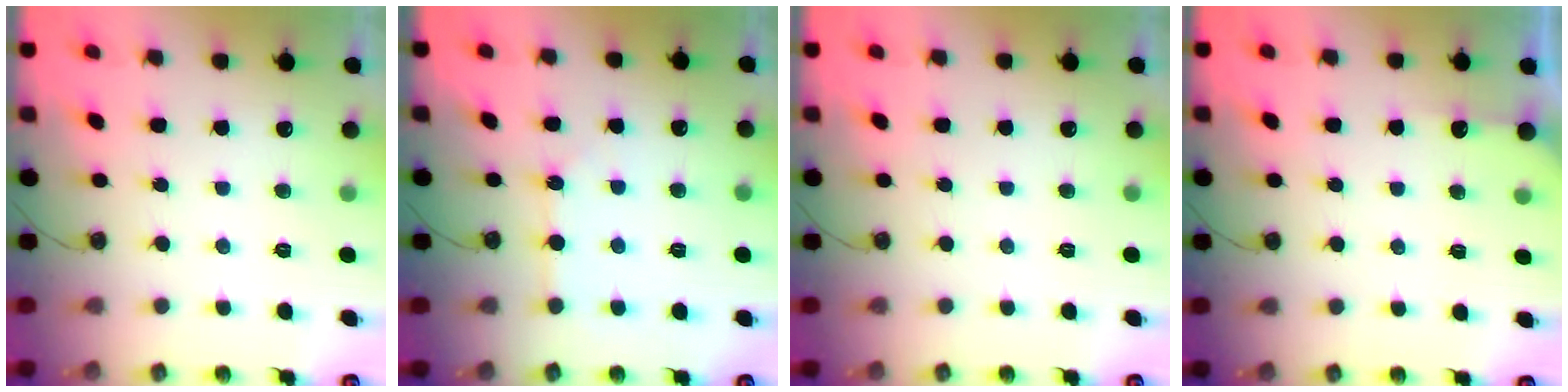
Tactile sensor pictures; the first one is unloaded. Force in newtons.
{"total": 2.7, "press": 2.7, "slide": 0.3}
{"total": 0.0}
{"total": 2.7, "press": 2.7, "slide": 0.2}